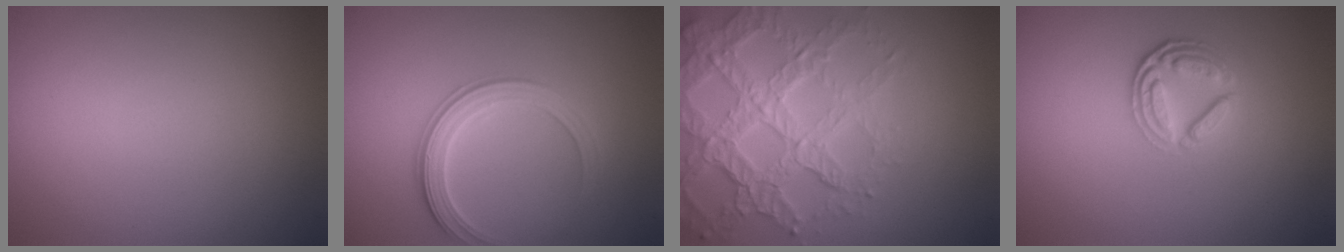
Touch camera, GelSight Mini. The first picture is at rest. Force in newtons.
{"total": 3.0, "press": 2.9, "slide": 0.3}
{"total": 7.4, "press": 5.3, "slide": 5.2}
{"total": 3.4, "press": 2.7, "slide": 2.0}